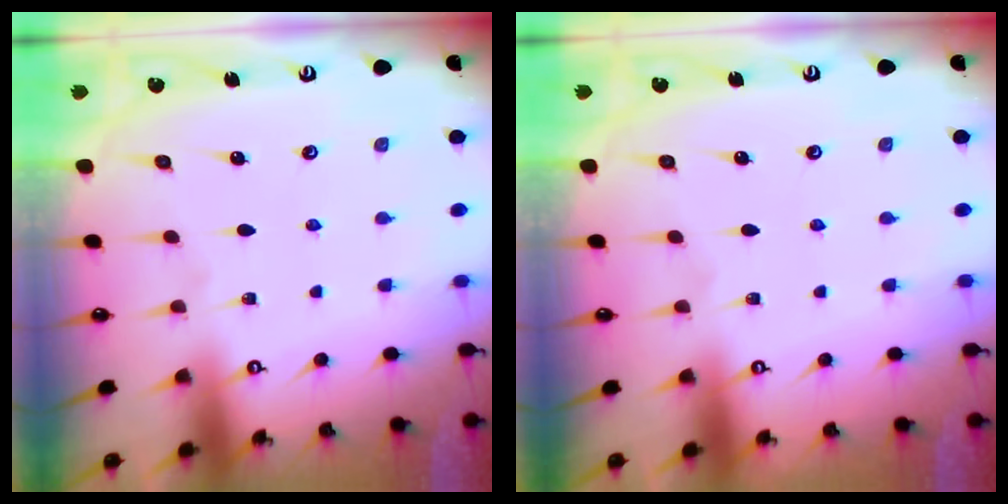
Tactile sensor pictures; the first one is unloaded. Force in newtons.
{"total": 0.0}